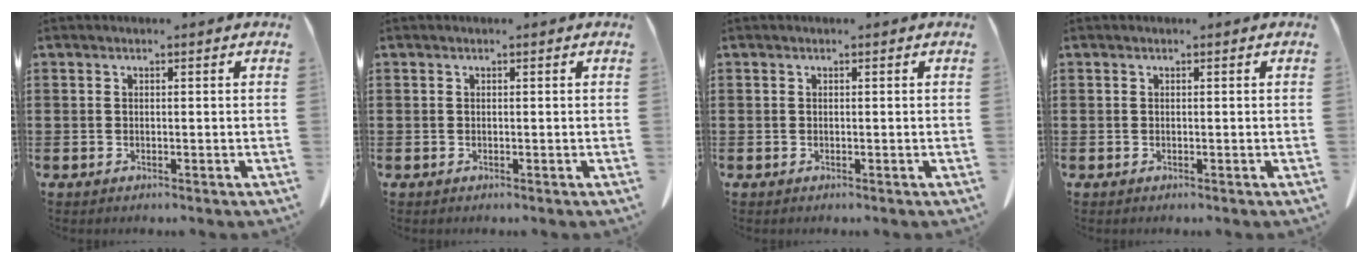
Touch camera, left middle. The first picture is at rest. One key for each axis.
{"total": 0.0}
{"total": 0.0}
{"total": 0.0}